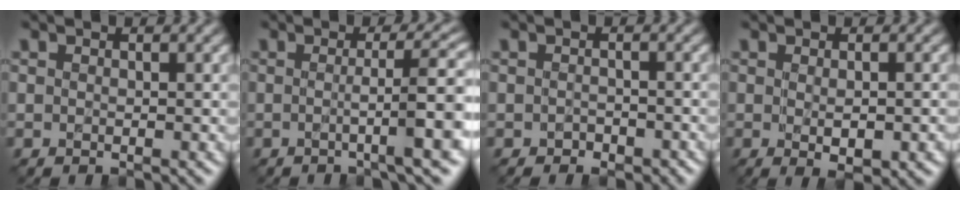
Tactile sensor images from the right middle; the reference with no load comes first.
{"total": 5.0, "force": [-0.7, 0.5, 4.9], "torque": [-0.070, 0.007, -0.022]}
{"total": 1.1, "force": [-0.8, 0.6, 0.3], "torque": [-0.004, 0.001, -0.015]}
{"total": 3.8, "force": [-1.2, 1.2, 3.4], "torque": [-0.053, -0.011, -0.011]}